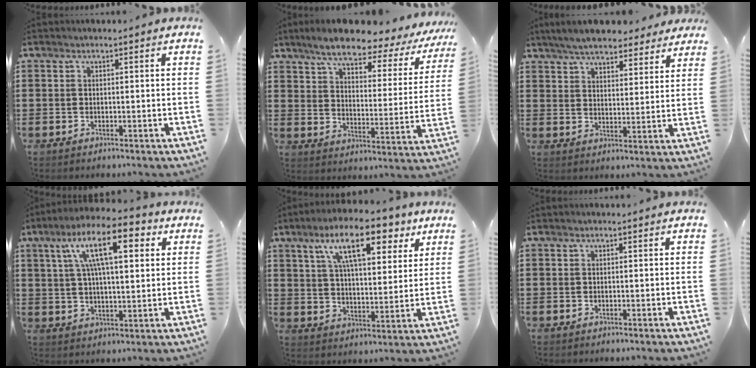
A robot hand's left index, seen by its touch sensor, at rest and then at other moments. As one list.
[{"total": 7.8, "force": [6.4, 1.3, 4.2], "torque": [-0.094, -0.038, 0.102]}, {"total": 6.3, "force": [5.9, 1.3, 1.9], "torque": [-0.060, -0.012, 0.109]}, {"total": 13.7, "force": [6.0, 4.4, 11.5], "torque": [-0.214, 0.007, 0.100]}, {"total": 13.9, "force": [8.5, 4.3, 10.2], "torque": [-0.177, -0.019, 0.141]}, {"total": 0.0}]